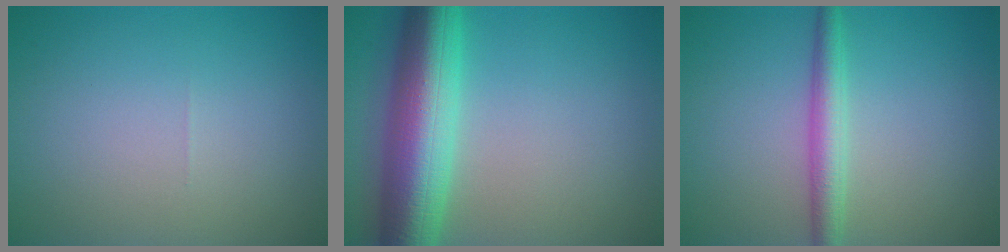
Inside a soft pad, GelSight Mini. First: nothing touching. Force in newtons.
{"total": 9.9, "press": 9.9, "slide": 0.2}
{"total": 3.0, "press": 3.0, "slide": 0.1}